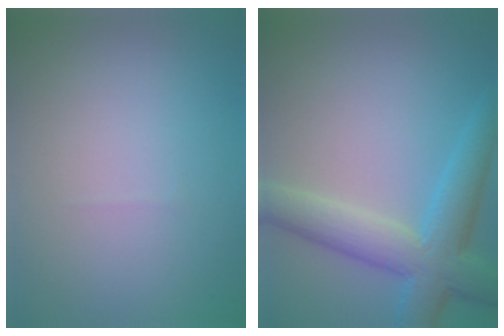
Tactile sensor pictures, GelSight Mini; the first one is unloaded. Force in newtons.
{"total": 5.4, "press": 5.4, "slide": 0.4}